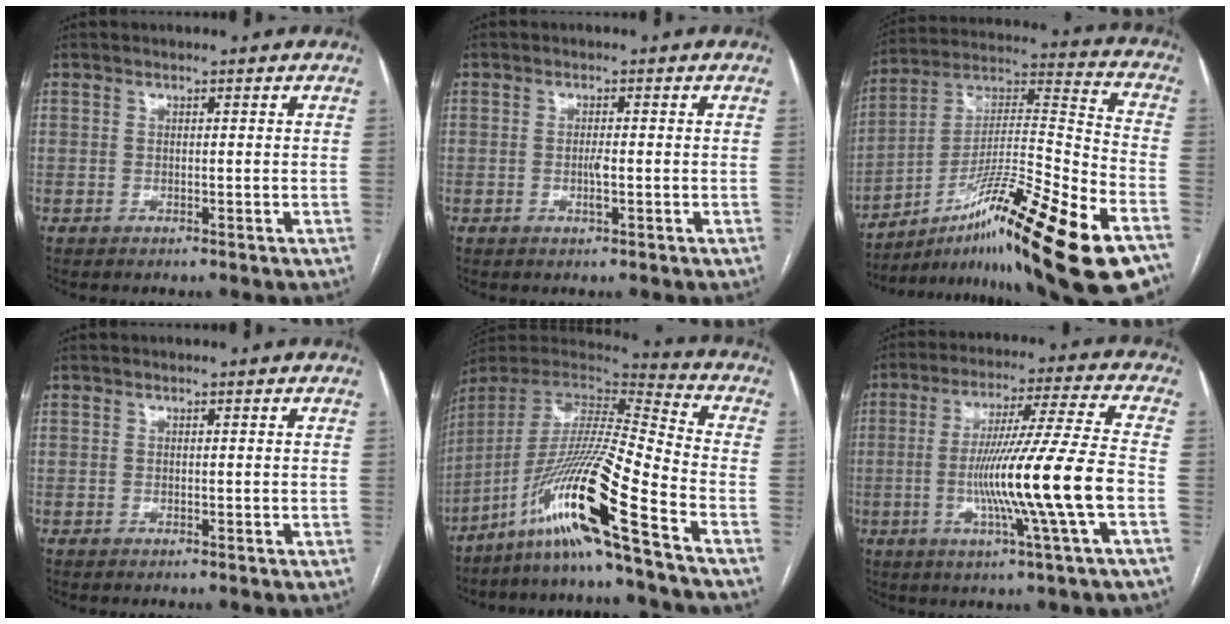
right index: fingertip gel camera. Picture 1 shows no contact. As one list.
[{"total": 1.6, "force": [-0.4, 0.2, 1.6], "torque": [-0.031, -0.002, -0.008]}, {"total": 26.6, "force": [-16.3, 0.8, 21.1], "torque": [-0.295, -0.011, -0.270]}, {"total": 0.0}, {"total": 19.7, "force": [-11.9, -1.7, 15.5], "torque": [-0.327, -0.022, -0.228]}, {"total": 15.5, "force": [-3.7, -2.2, 14.9], "torque": [-0.266, -0.009, -0.068]}]